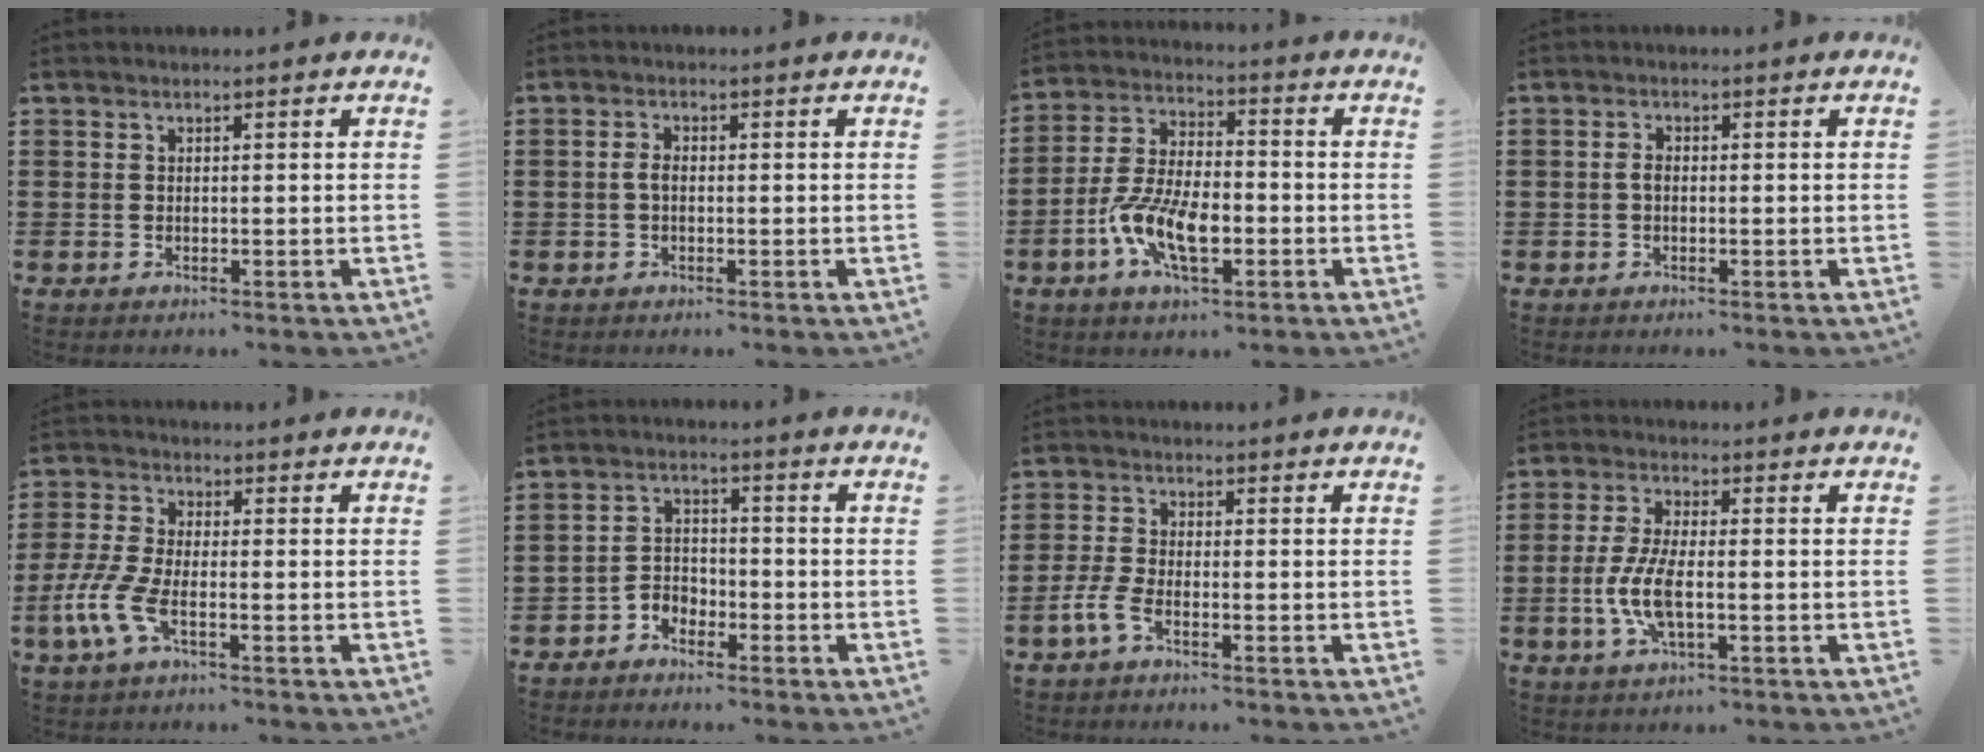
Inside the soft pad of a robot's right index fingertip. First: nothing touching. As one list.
[{"total": 1.8, "force": [-0.3, 0.9, 1.6], "torque": [-0.038, -0.002, -0.008]}, {"total": 9.7, "force": [-3.6, 4.3, 7.8], "torque": [-0.184, -0.011, -0.070]}, {"total": 1.6, "force": [-0.3, 0.9, 1.3], "torque": [-0.034, -0.001, -0.007]}, {"total": 6.5, "force": [-2.8, 2.2, 5.5], "torque": [-0.148, -0.022, -0.060]}, {"total": 3.1, "force": [-2.7, 1.4, 0.4], "torque": [-0.017, 0.006, -0.058]}, {"total": 3.6, "force": [-2.0, 0.9, 2.8], "torque": [-0.075, -0.009, -0.045]}, {"total": 6.9, "force": [-1.6, 2.4, 6.3], "torque": [-0.142, -0.007, -0.035]}]